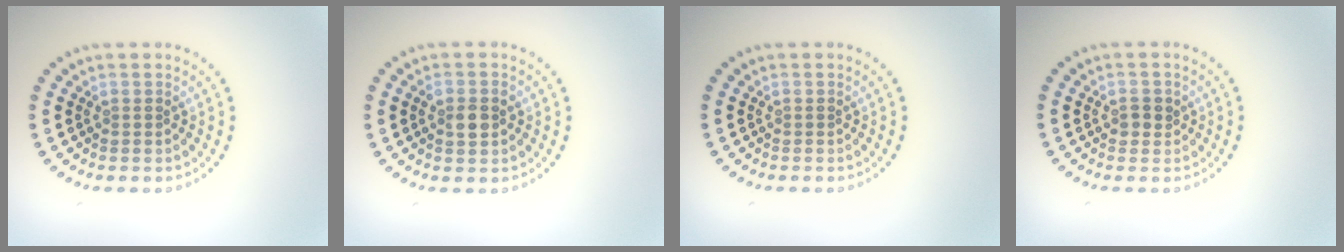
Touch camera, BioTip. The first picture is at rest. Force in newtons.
{"total": 1.9, "press": 1.9, "slide": 0.3}
{"total": 0.0}
{"total": 1.3, "press": 1.2, "slide": 0.4}